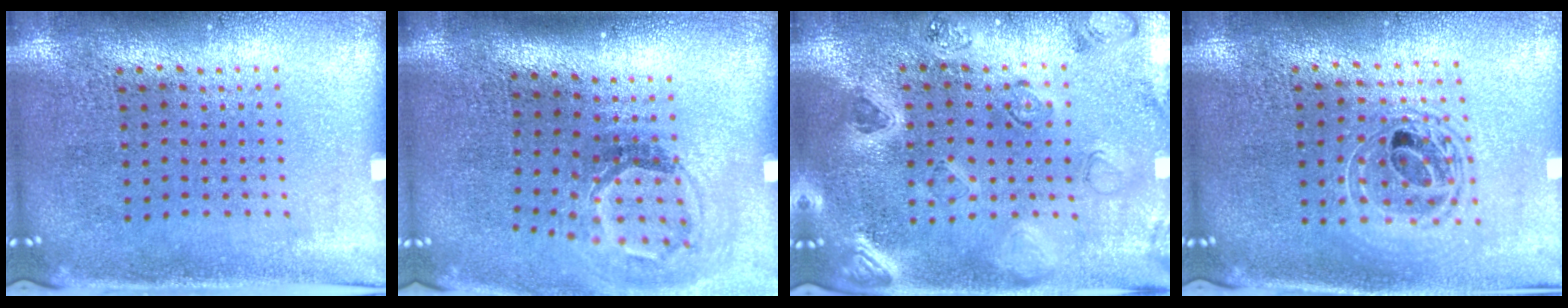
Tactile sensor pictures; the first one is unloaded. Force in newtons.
{"total": 1.7, "press": 1.2, "slide": 1.3}
{"total": 1.1, "press": 1.1, "slide": 0.3}
{"total": 1.7, "press": 1.4, "slide": 0.9}